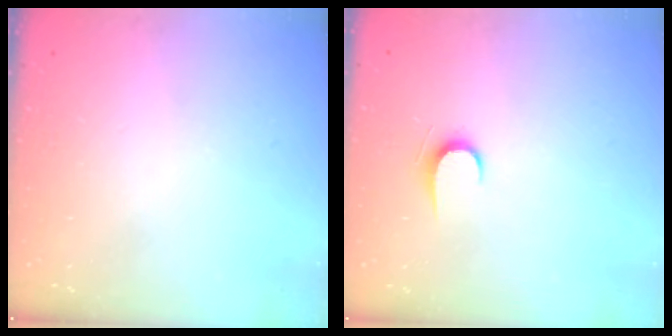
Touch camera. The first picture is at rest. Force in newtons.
{"total": 6.0, "press": 6.0, "slide": 0.7}